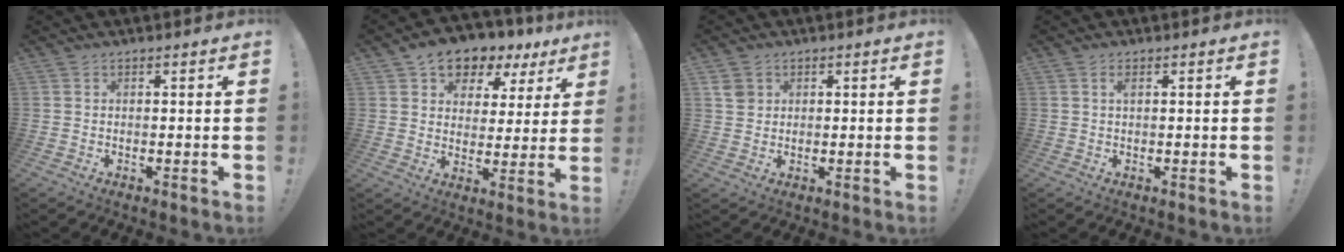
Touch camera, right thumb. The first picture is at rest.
{"total": 8.9, "force": [5.6, 6.2, 2.9], "torque": [-0.048, -0.037, 0.109]}
{"total": 3.4, "force": [1.4, 3.0, 1.1], "torque": [-0.010, 0.000, 0.025]}
{"total": 1.2, "force": [0.3, 0.3, 1.1], "torque": [-0.024, 0.004, 0.004]}